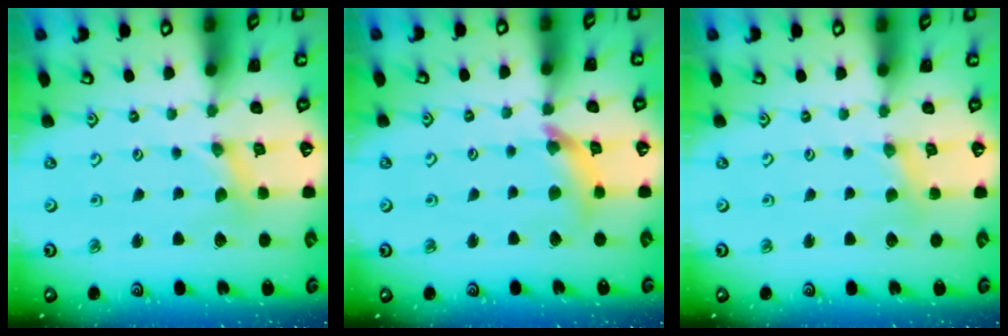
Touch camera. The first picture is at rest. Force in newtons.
{"total": 10.2, "press": 10.1, "slide": 1.3}
{"total": 1.7, "press": 1.6, "slide": 0.4}